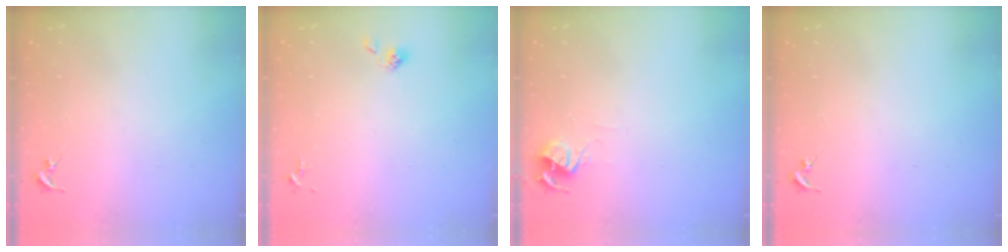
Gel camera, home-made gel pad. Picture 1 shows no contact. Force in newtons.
{"total": 4.4, "press": 3.7, "slide": 2.4}
{"total": 6.0, "press": 6.0, "slide": 0.6}
{"total": 0.0}